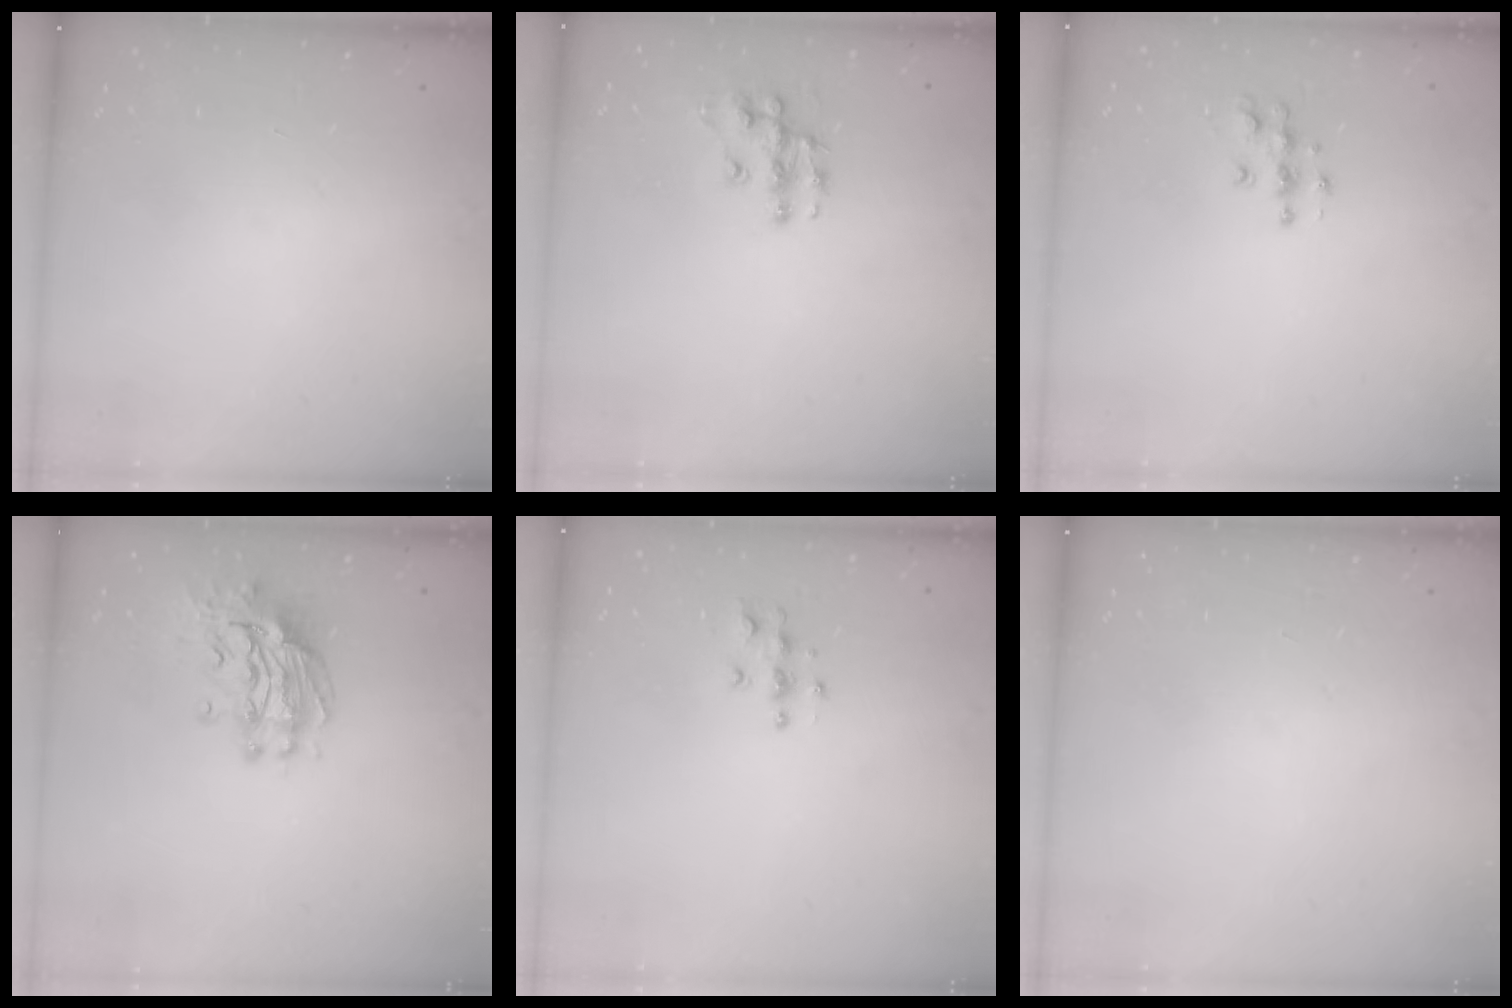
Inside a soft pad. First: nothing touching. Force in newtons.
{"total": 9.7, "press": 9.7, "slide": 0.7}
{"total": 5.8, "press": 5.8, "slide": 0.2}
{"total": 11.5, "press": 11.4, "slide": 1.2}
{"total": 3.8, "press": 3.8, "slide": 0.3}
{"total": 0.0}